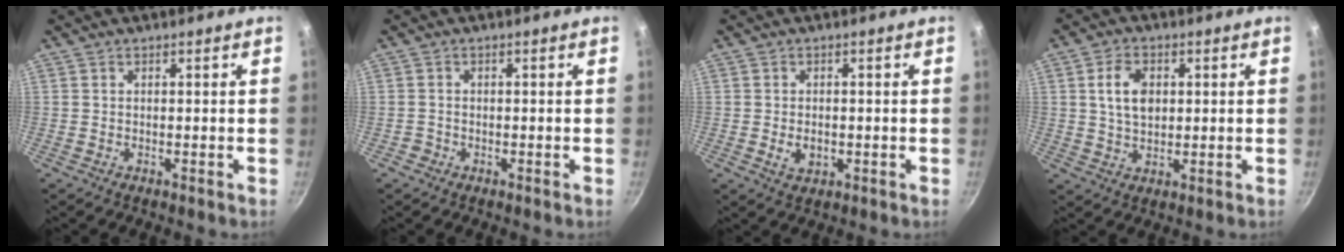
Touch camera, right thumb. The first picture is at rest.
{"total": 1.3, "force": [-0.7, 1.1, 0.1], "torque": [0.001, 0.005, -0.010]}
{"total": 3.5, "force": [-0.7, 2.5, 2.4], "torque": [-0.037, 0.001, -0.007]}
{"total": 7.0, "force": [1.4, 4.8, 4.9], "torque": [-0.075, -0.001, 0.026]}